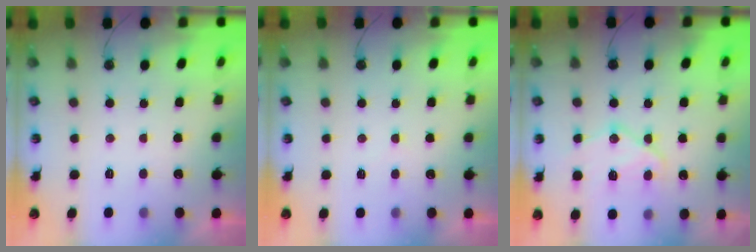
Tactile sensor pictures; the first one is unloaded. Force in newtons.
{"total": 5.4, "press": 5.4, "slide": 0.6}
{"total": 13.6, "press": 13.5, "slide": 1.5}